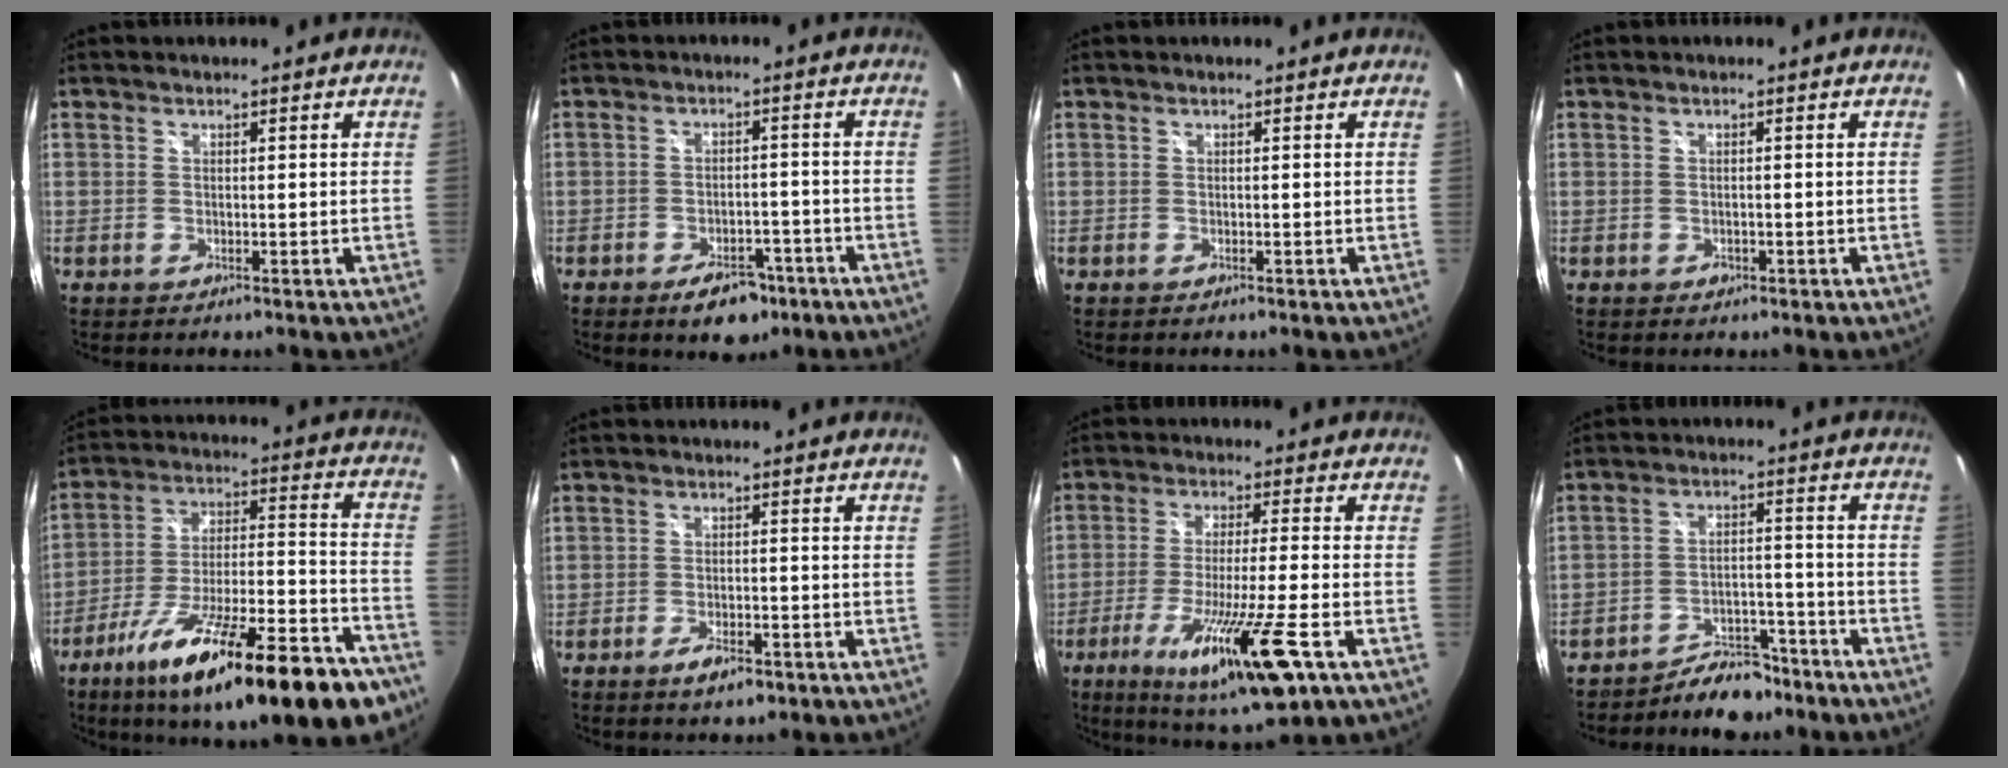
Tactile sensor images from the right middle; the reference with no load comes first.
{"total": 7.2, "force": [-4.8, 3.9, 3.8], "torque": [-0.070, 0.006, -0.056]}
{"total": 0.0}
{"total": 1.1, "force": [-0.6, 0.9, 0.3], "torque": [-0.005, -0.004, -0.007]}
{"total": 28.2, "force": [-18.7, 6.8, 20.0], "torque": [-0.306, -0.041, -0.282]}
{"total": 4.6, "force": [-2.9, 1.7, 3.1], "torque": [-0.070, -0.007, -0.047]}
{"total": 17.5, "force": [-8.4, 1.6, 15.2], "torque": [-0.291, -0.057, -0.141]}
{"total": 8.2, "force": [-7.2, 3.4, 2.3], "torque": [-0.045, 0.021, -0.100]}